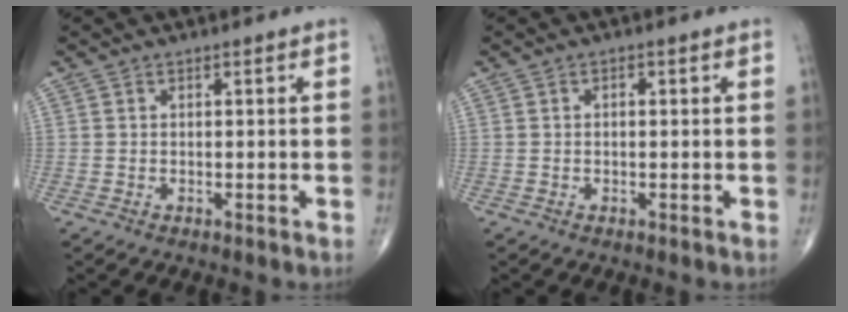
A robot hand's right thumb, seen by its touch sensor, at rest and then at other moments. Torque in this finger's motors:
{"motor_torque": [-0.39, 0.39, 0.19, 0.04, 0.01]}